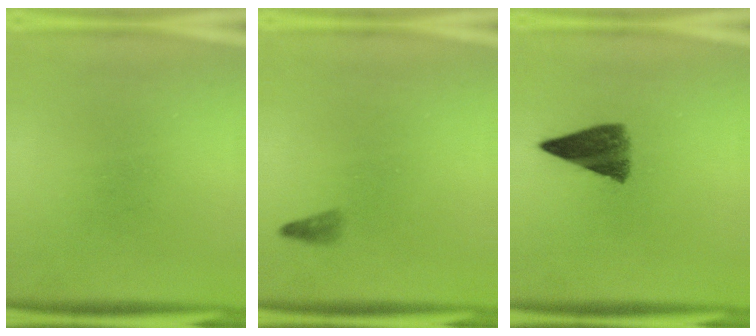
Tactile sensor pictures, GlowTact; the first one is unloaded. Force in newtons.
{"total": 0.9}
{"total": 6.7}